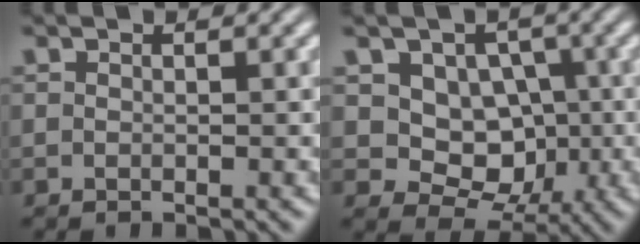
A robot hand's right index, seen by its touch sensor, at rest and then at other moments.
{"total": 10.0, "force": [-0.3, 8.9, 4.5], "torque": [-0.103, -0.039, -0.004]}